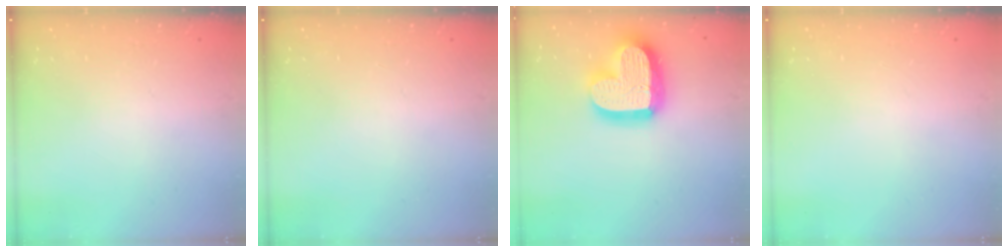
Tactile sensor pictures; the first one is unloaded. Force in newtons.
{"total": 0.0}
{"total": 21.5, "press": 21.4, "slide": 1.8}
{"total": 0.0}